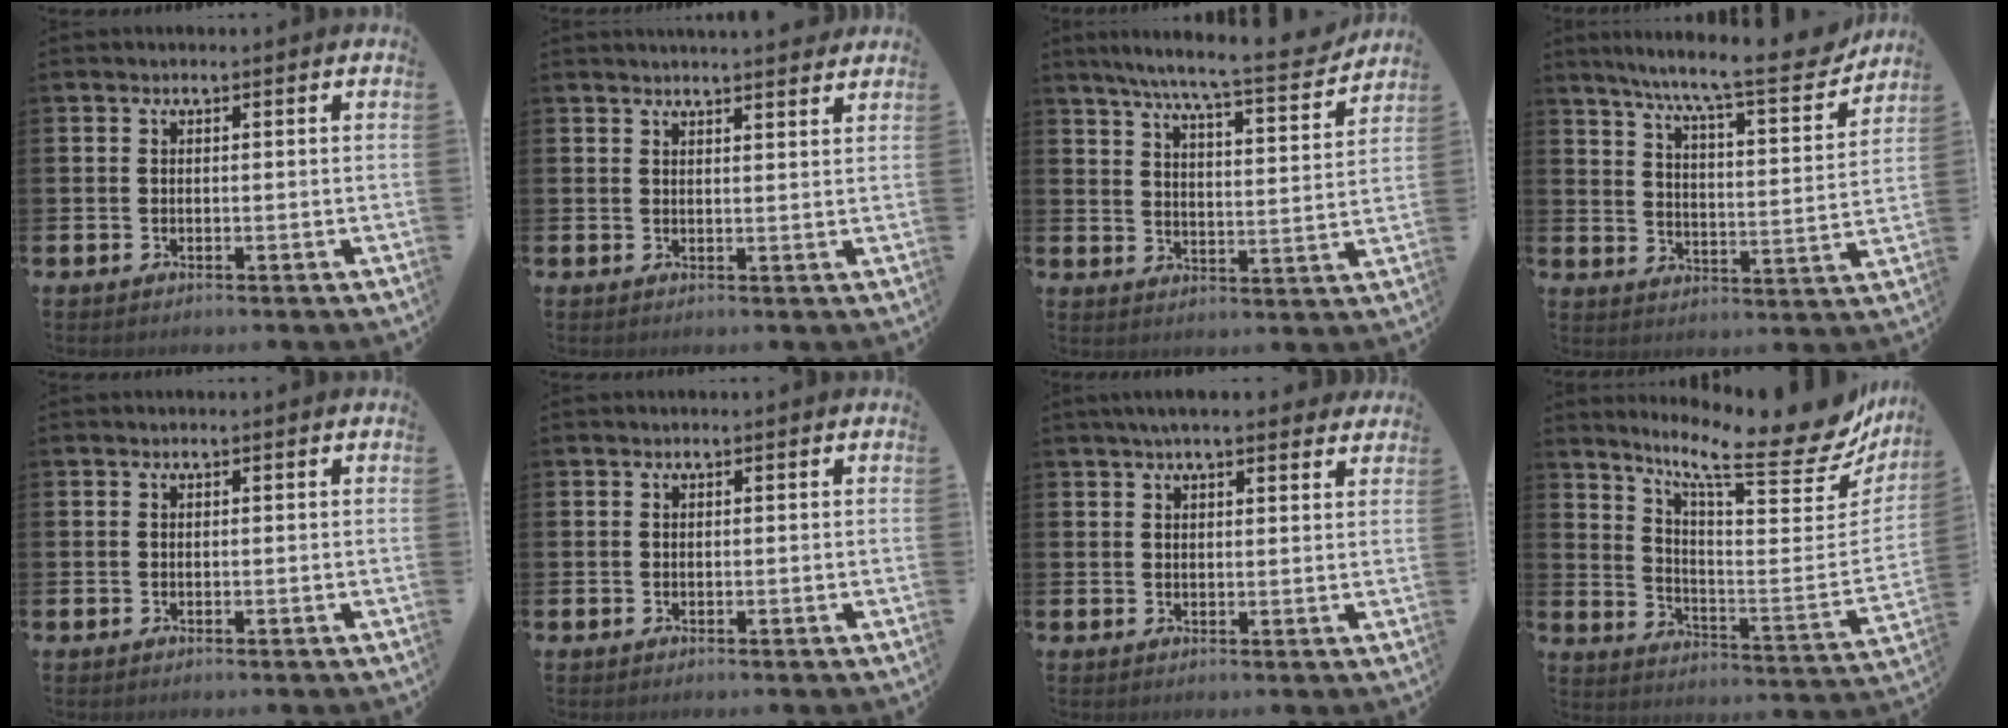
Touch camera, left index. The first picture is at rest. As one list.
[{"total": 2.9, "force": [2.8, -0.3, 0.0], "torque": [-0.004, -0.015, 0.052]}, {"total": 8.4, "force": [7.6, 0.1, 3.6], "torque": [-0.090, -0.048, 0.130]}, {"total": 10.4, "force": [9.0, 0.9, 5.2], "torque": [-0.120, -0.058, 0.148]}, {"total": 0.0}, {"total": 0.0}, {"total": 3.9, "force": [3.5, 0.8, 1.6], "torque": [-0.038, -0.006, 0.063]}, {"total": 13.3, "force": [10.5, 2.8, 7.6], "torque": [-0.143, -0.082, 0.166]}]